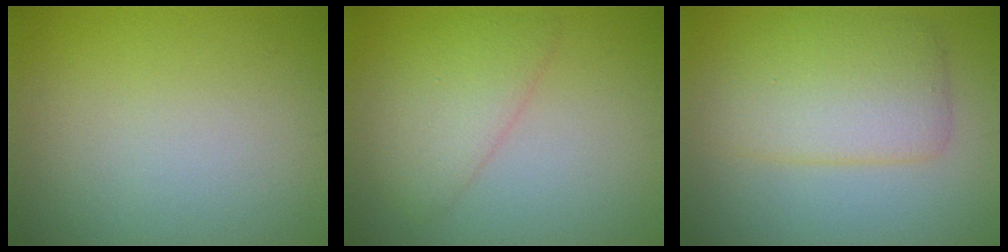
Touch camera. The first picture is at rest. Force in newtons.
{"total": 3.4, "press": 3.4, "slide": 0.2}
{"total": 4.9, "press": 4.9, "slide": 0.1}